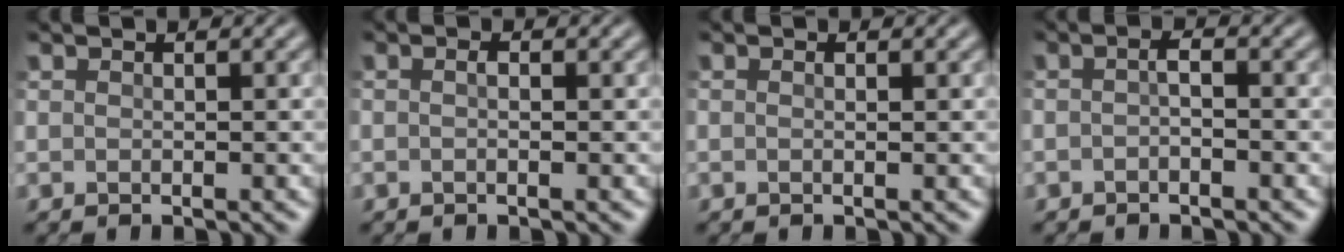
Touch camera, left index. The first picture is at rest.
{"total": 0.8, "force": [-0.2, 0.2, 0.8], "torque": [-0.016, -0.001, -0.007]}
{"total": 0.6, "force": [0.0, 0.1, 0.5], "torque": [-0.009, -0.001, -0.007]}
{"total": 1.2, "force": [-0.7, 0.2, 1.0], "torque": [-0.020, 0.000, -0.017]}